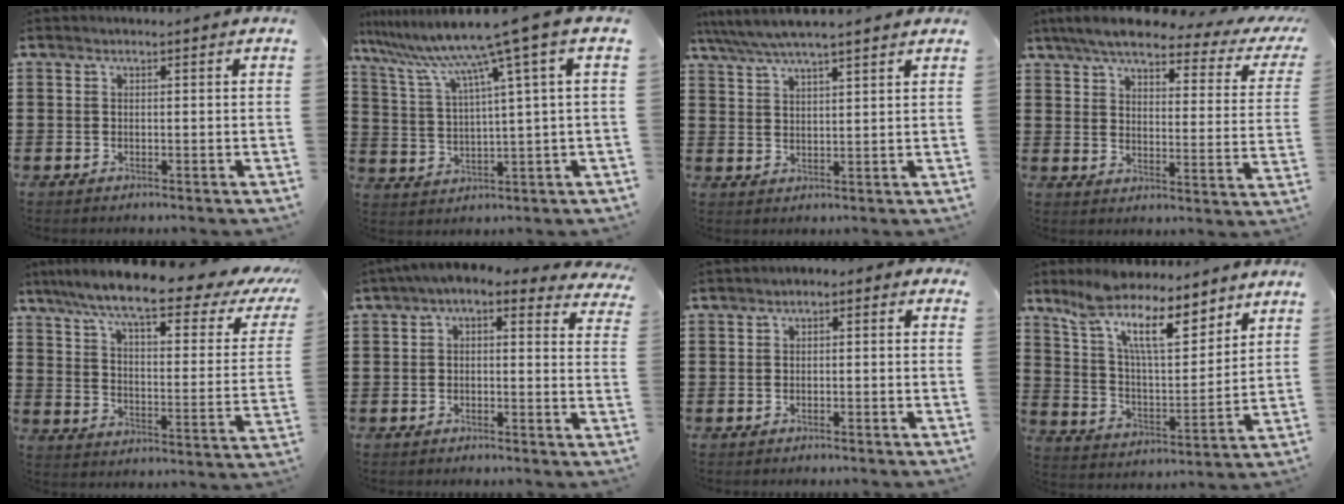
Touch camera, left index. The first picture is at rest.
{"total": 10.1, "force": [6.7, -1.0, 7.4], "torque": [-0.178, -0.043, 0.102]}
{"total": 5.0, "force": [4.3, 0.7, 2.4], "torque": [-0.059, -0.011, 0.076]}
{"total": 6.6, "force": [5.4, 0.8, 3.7], "torque": [-0.098, -0.025, 0.091]}
{"total": 9.4, "force": [7.2, 0.4, 6.1], "torque": [-0.136, -0.048, 0.114]}
{"total": 2.2, "force": [0.4, 0.9, 2.0], "torque": [-0.042, 0.002, 0.000]}
{"total": 1.7, "force": [-1.6, 0.5, 0.3], "torque": [-0.018, 0.000, -0.039]}
{"total": 12.2, "force": [8.9, 3.5, 7.6], "torque": [-0.164, -0.035, 0.159]}